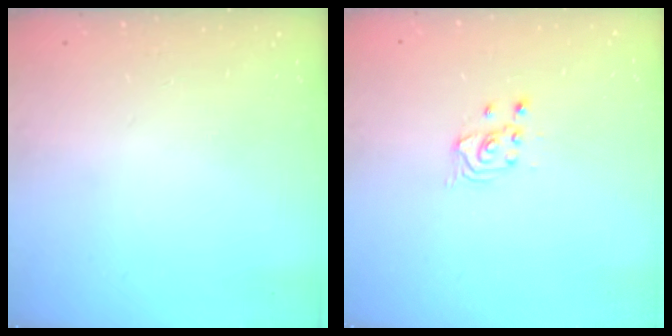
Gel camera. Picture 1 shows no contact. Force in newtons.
{"total": 2.7, "press": 2.7, "slide": 0.3}